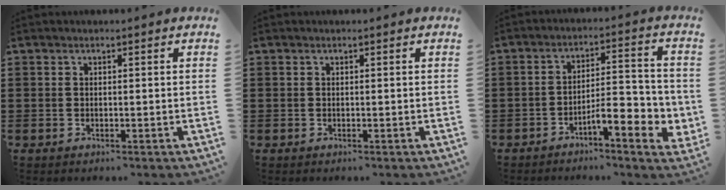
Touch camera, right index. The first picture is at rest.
{"total": 0.0}
{"total": 7.1, "force": [-3.5, 1.9, 5.8], "torque": [-0.080, -0.010, -0.064]}